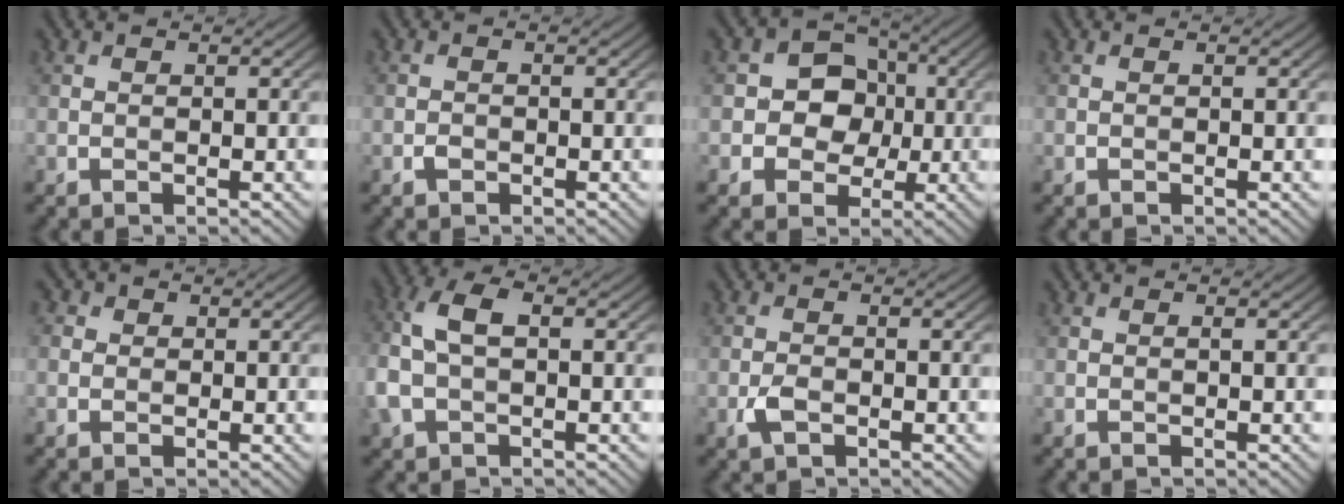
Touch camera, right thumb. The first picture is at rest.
{"total": 0.9, "force": [-0.5, 0.6, 0.4], "torque": [-0.007, -0.001, -0.011]}
{"total": 8.6, "force": [0.0, 7.6, 4.0], "torque": [-0.060, 0.022, -0.029]}
{"total": 0.0}
{"total": 1.9, "force": [0.5, 1.7, 0.6], "torque": [-0.017, 0.000, -0.003]}
{"total": 6.5, "force": [-0.4, 4.0, 5.2], "torque": [-0.134, 0.014, -0.017]}
{"total": 2.1, "force": [-0.9, 1.1, 1.5], "torque": [-0.031, -0.001, -0.020]}
{"total": 0.0}